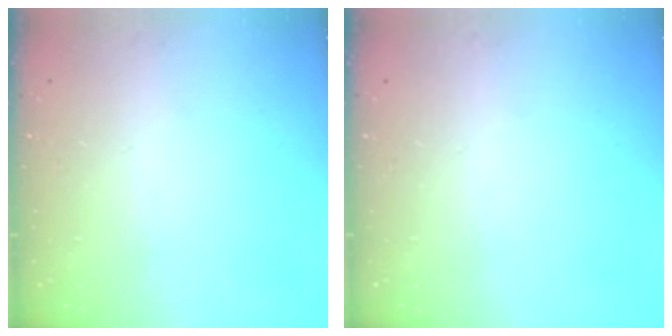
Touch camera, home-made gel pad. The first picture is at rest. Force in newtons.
{"total": 0.0}